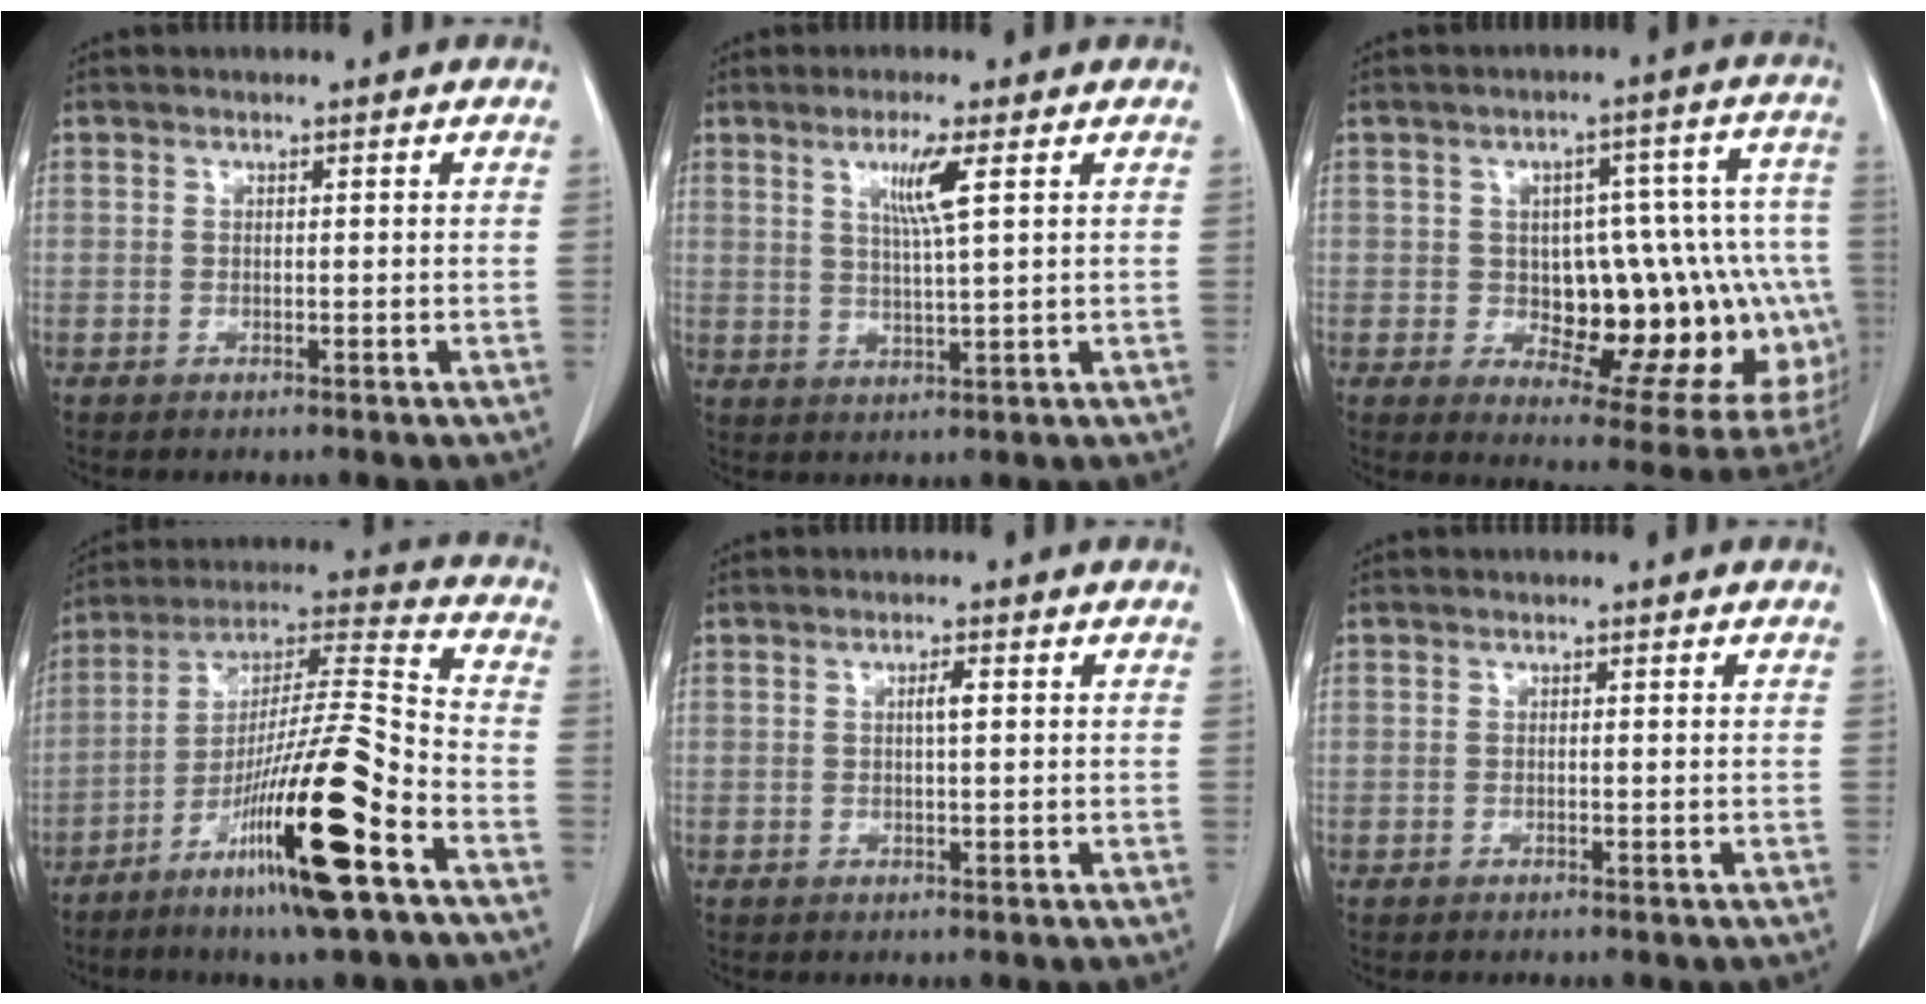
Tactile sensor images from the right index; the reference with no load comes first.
{"total": 5.4, "force": [2.3, -0.4, 4.9], "torque": [-0.088, -0.005, 0.041]}
{"total": 21.6, "force": [-2.7, 8.6, 19.7], "torque": [-0.157, 0.042, -0.004]}
{"total": 20.0, "force": [-9.5, 0.4, 17.5], "torque": [-0.321, -0.031, -0.171]}
{"total": 1.7, "force": [0.4, 0.2, 1.6], "torque": [-0.026, 0.003, 0.005]}
{"total": 0.0}